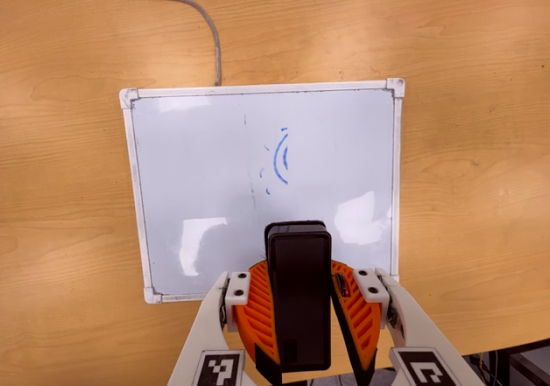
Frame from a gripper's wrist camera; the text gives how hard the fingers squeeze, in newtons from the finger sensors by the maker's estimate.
{"total": 8.2, "left": 8.4, "right": 7.9}